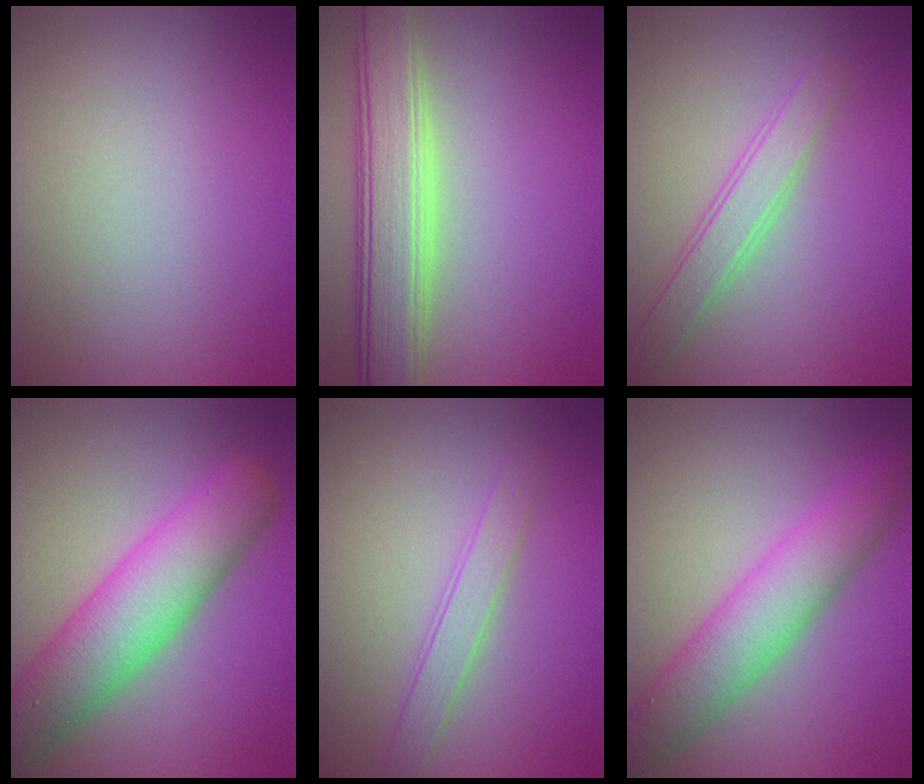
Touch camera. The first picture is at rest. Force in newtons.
{"total": 6.4, "press": 6.4, "slide": 0.8}
{"total": 2.8, "press": 2.8, "slide": 0.1}
{"total": 8.2, "press": 8.2, "slide": 0.6}
{"total": 2.0, "press": 2.0, "slide": 0.2}
{"total": 6.1, "press": 6.1, "slide": 0.2}